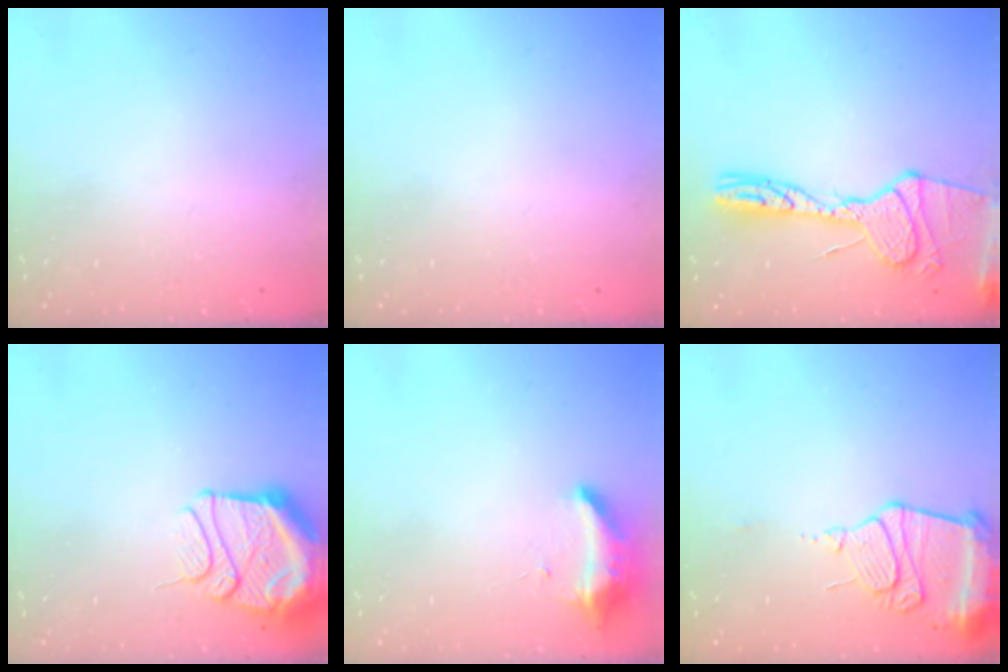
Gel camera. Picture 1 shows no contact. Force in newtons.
{"total": 0.0}
{"total": 16.1, "press": 16.0, "slide": 1.4}
{"total": 14.4, "press": 14.3, "slide": 1.9}
{"total": 8.8, "press": 8.8, "slide": 0.6}
{"total": 13.3, "press": 13.2, "slide": 1.4}